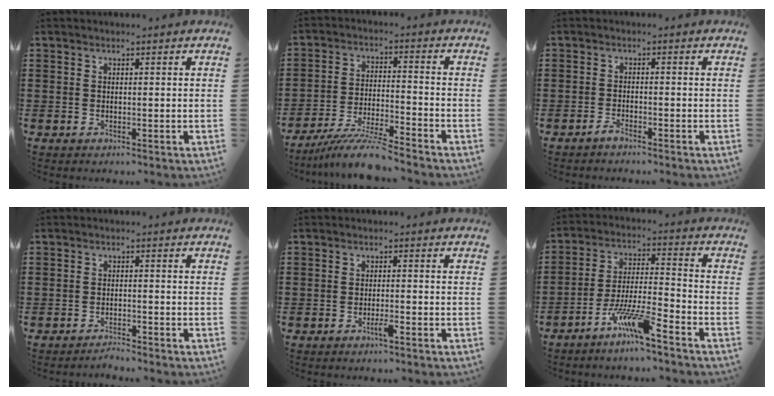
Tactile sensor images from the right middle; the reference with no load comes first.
{"total": 7.6, "force": [-6.9, -0.1, 3.2], "torque": [-0.063, -0.006, -0.132]}
{"total": 1.5, "force": [-1.3, 0.2, 0.7], "torque": [-0.015, -0.002, -0.025]}
{"total": 1.7, "force": [-1.7, 0.0, 0.0], "torque": [-0.005, 0.003, -0.035]}
{"total": 1.8, "force": [-1.1, 0.1, 1.4], "torque": [-0.024, -0.003, -0.019]}
{"total": 8.3, "force": [-6.3, 0.4, 5.4], "torque": [-0.120, -0.010, -0.125]}